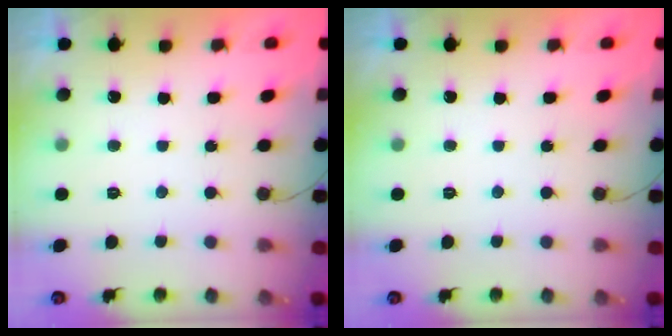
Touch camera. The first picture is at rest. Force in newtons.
{"total": 0.0}